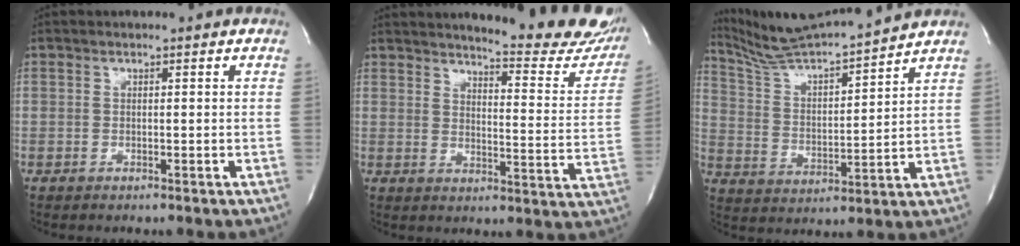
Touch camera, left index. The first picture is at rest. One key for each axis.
{"total": 19.9, "fx": 18.0, "fy": 2.7, "fz": 7.8, "tx": -0.095, "ty": -0.086, "tz": 0.204}
{"total": 15.4, "fx": 14.8, "fy": -0.9, "fz": 4.4, "tx": -0.095, "ty": -0.006, "tz": 0.255}